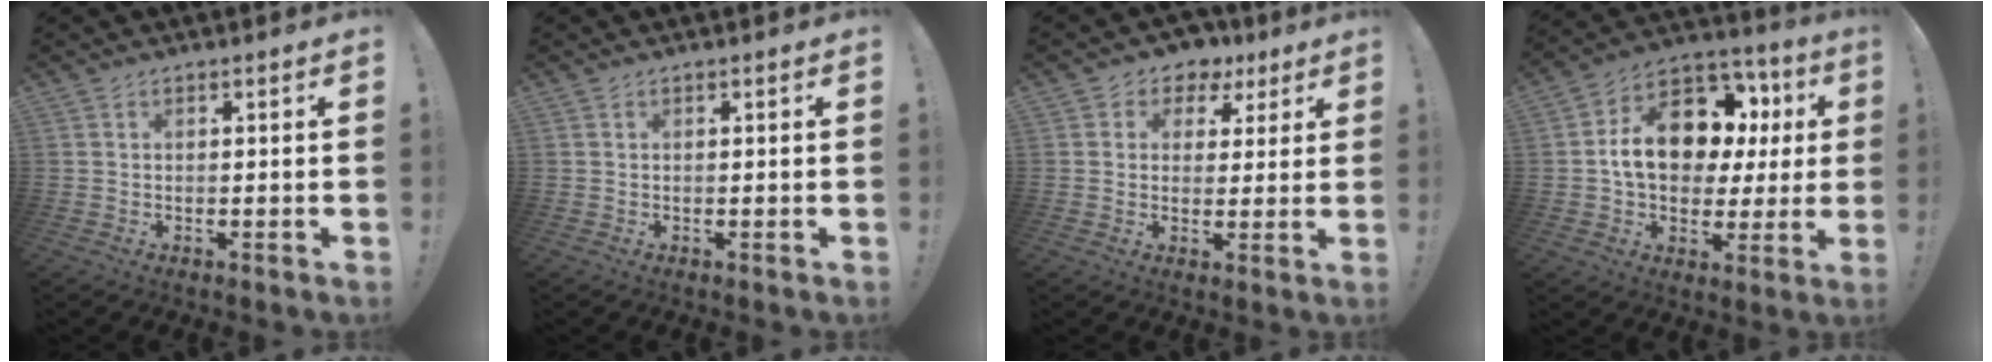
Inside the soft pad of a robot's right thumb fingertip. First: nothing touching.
{"total": 0.0}
{"total": 5.5, "force": [1.7, 5.0, 1.5], "torque": [-0.008, -0.014, 0.032]}
{"total": 17.6, "force": [3.6, 12.6, 11.8], "torque": [-0.175, -0.003, 0.079]}